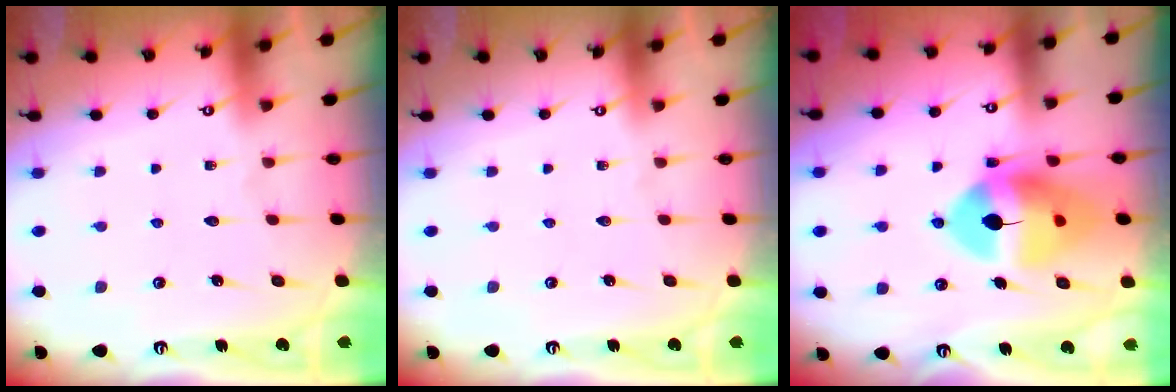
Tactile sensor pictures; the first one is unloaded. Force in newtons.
{"total": 0.0}
{"total": 15.6, "press": 15.4, "slide": 2.6}